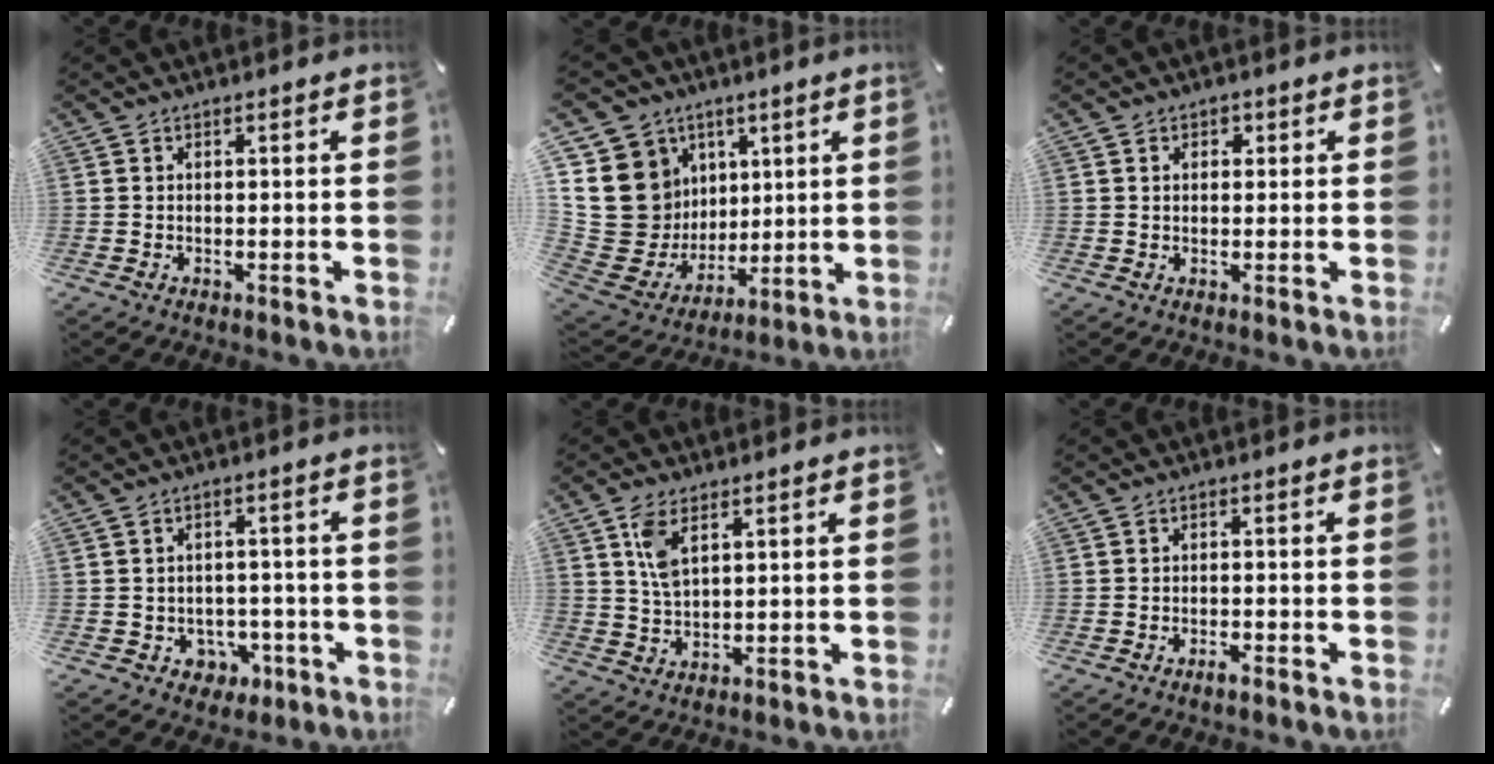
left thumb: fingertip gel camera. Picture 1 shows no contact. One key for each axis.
{"total": 17.8, "fx": 2.9, "fy": 16.8, "fz": 5.4, "tx": -0.084, "ty": -0.031, "tz": 0.087}
{"total": 1.8, "fx": 0.4, "fy": 1.6, "fz": 0.6, "tx": 0.003, "ty": 0.002, "tz": 0.001}
{"total": 4.9, "fx": -0.7, "fy": 4.6, "fz": 1.5, "tx": -0.015, "ty": 0.001, "tz": -0.012}
{"total": 6.0, "fx": 2.9, "fy": 2.7, "fz": 4.4, "tx": -0.104, "ty": 0.001, "tz": 0.051}
{"total": 1.8, "fx": -1.2, "fy": 0.6, "fz": 1.1, "tx": -0.020, "ty": 0.004, "tz": -0.024}